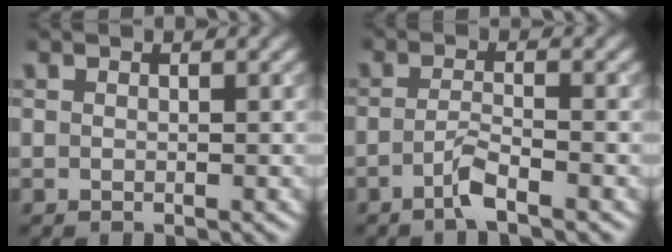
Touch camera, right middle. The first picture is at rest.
{"total": 2.2, "force": [-1.3, 0.3, 1.7], "torque": [-0.033, 0.004, -0.032]}